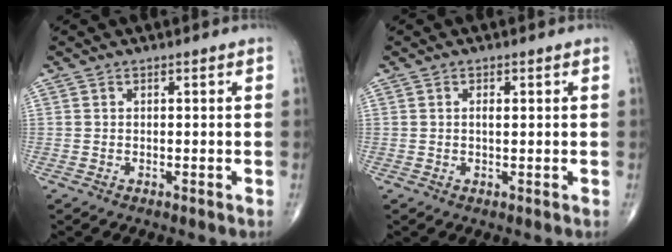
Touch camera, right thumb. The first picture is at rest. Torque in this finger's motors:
{"motor_torque": [-0.10, 0.19, 0.12, 0.21, -0.02]}